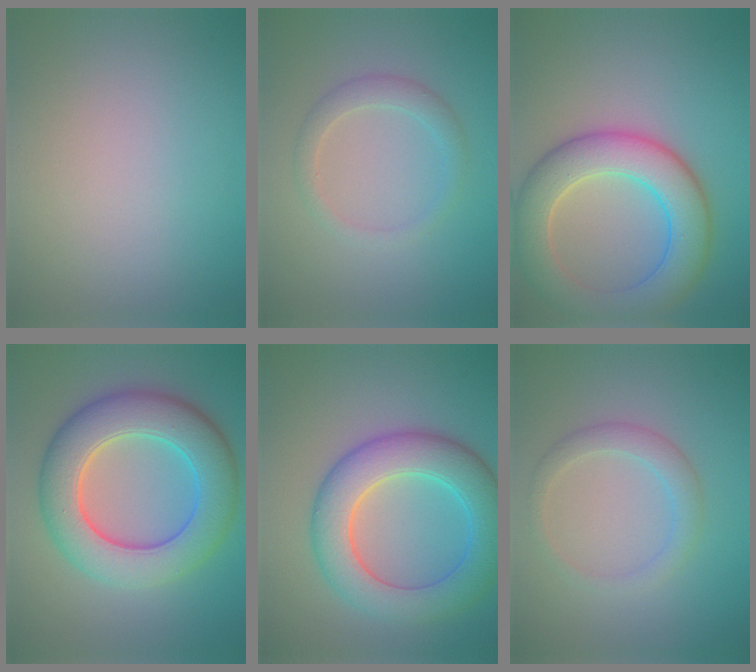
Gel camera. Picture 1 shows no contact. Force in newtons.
{"total": 2.2, "press": 2.2, "slide": 0.2}
{"total": 8.3, "press": 8.3, "slide": 0.5}
{"total": 9.3, "press": 9.3, "slide": 0.3}
{"total": 8.2, "press": 8.2, "slide": 0.4}
{"total": 2.4, "press": 2.4, "slide": 0.1}